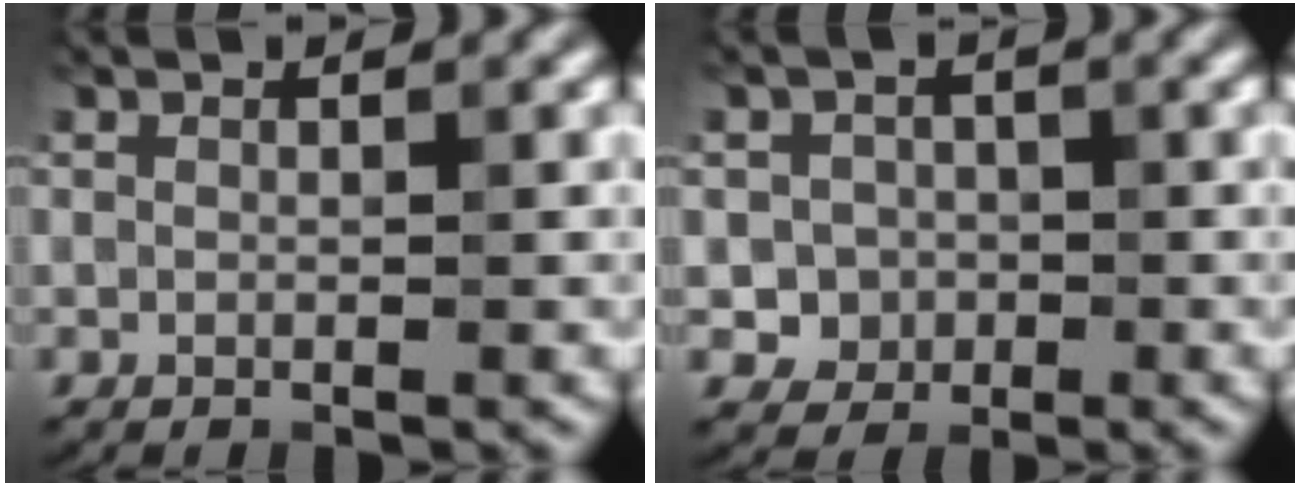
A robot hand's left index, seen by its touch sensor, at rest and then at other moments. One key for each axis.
{"total": 2.6, "fx": -0.5, "fy": 2.5, "fz": 0.5, "tx": 0.008, "ty": -0.002, "tz": -0.016}